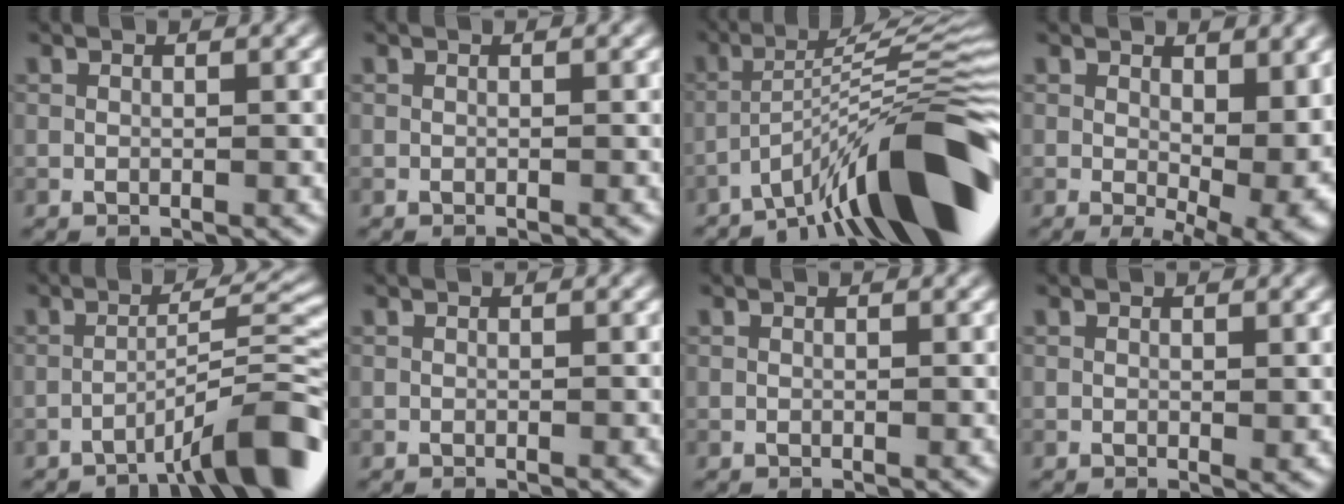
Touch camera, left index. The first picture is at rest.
{"total": 0.0}
{"total": 13.1, "force": [-7.9, 2.2, 10.2], "torque": [-0.147, 0.022, -0.135]}
{"total": 8.2, "force": [0.3, 4.4, 6.9], "torque": [-0.092, -0.027, 0.017]}
{"total": 6.5, "force": [-4.4, 0.3, 4.8], "torque": [-0.064, 0.021, -0.076]}
{"total": 0.0}
{"total": 0.0}
{"total": 0.6, "force": [0.1, 0.2, 0.6], "torque": [-0.005, -0.002, 0.001]}